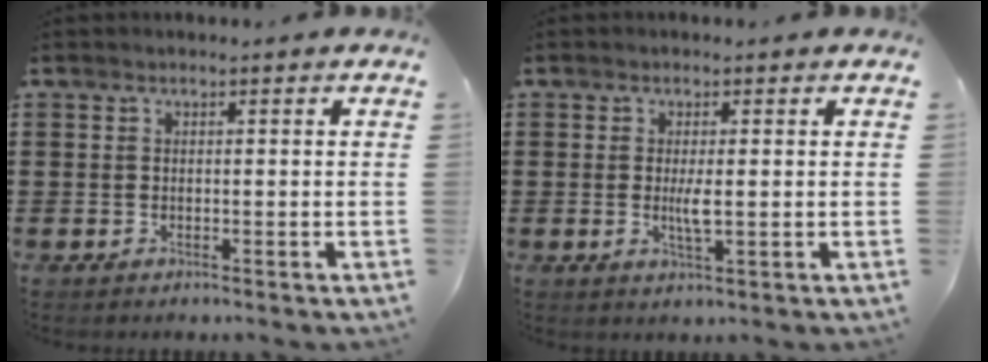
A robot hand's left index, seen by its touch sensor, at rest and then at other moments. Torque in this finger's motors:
{"motor_torque": [0.17, 0.01, 0.12, 0.04]}